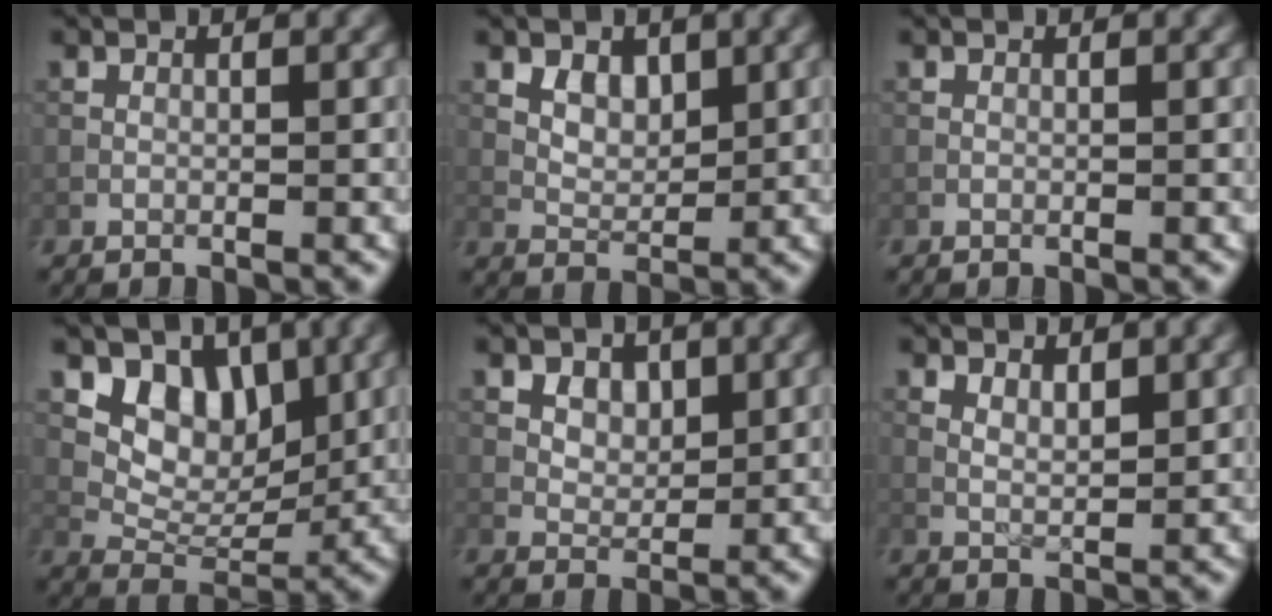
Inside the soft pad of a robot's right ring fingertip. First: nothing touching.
{"total": 2.3, "force": [0.9, 1.7, 1.3], "torque": [-0.025, -0.009, 0.024]}
{"total": 0.0}
{"total": 6.1, "force": [2.4, 4.3, 3.5], "torque": [-0.055, -0.015, 0.044]}
{"total": 2.4, "force": [1.0, 1.9, 1.1], "torque": [-0.023, -0.016, 0.035]}
{"total": 1.9, "force": [1.0, 0.9, 1.4], "torque": [-0.027, -0.005, 0.024]}